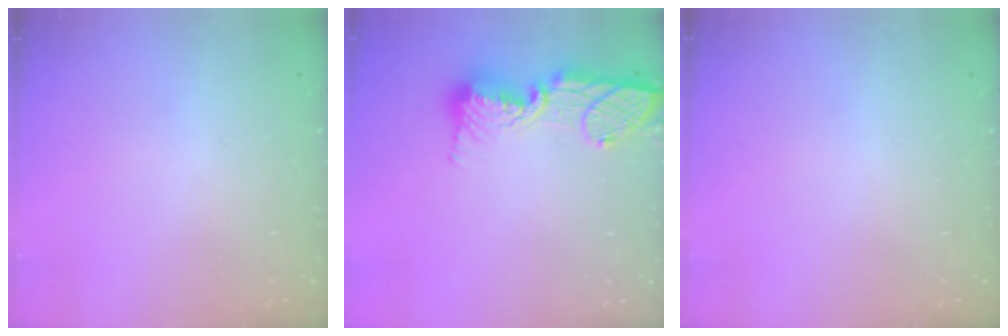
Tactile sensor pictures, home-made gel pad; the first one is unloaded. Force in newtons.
{"total": 16.3, "press": 16.3, "slide": 1.3}
{"total": 0.0}